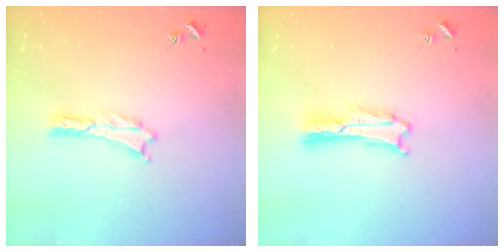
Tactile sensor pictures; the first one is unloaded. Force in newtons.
{"total": 1.4, "press": 1.4, "slide": 0.0}